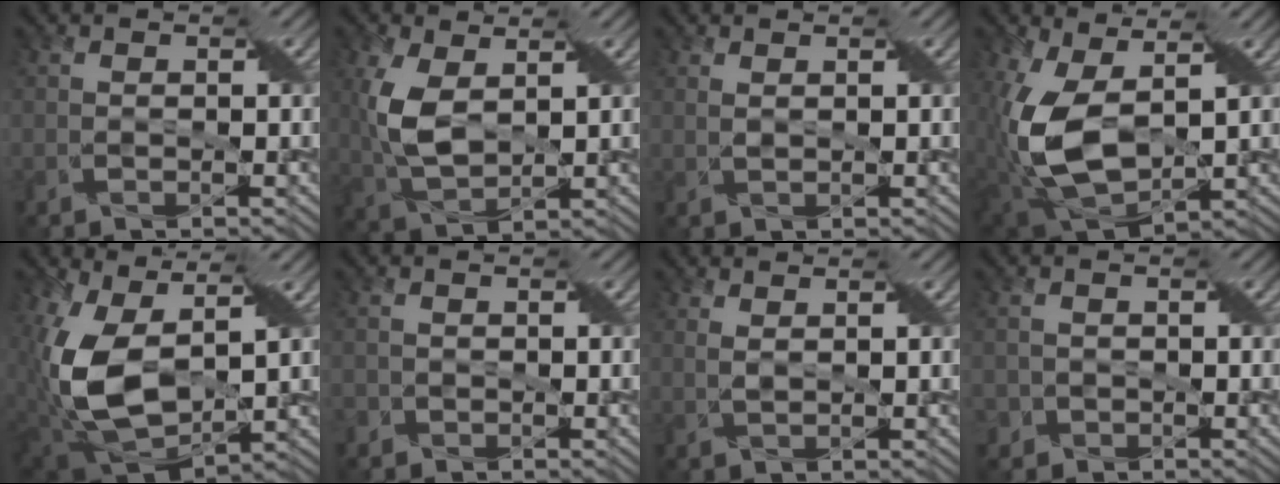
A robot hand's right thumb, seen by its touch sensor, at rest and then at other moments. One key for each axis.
{"total": 7.1, "fx": 1.8, "fy": 3.9, "fz": 5.7, "tx": -0.143, "ty": 0.003, "tz": 0.034}
{"total": 0.8, "fx": 0.7, "fy": 0.2, "fz": 0.3, "tx": -0.007, "ty": -0.004, "tz": 0.012}
{"total": 12.1, "fx": 1.0, "fy": 7.3, "fz": 9.6, "tx": -0.237, "ty": -0.021, "tz": 0.022}
{"total": 12.9, "fx": 1.6, "fy": 8.0, "fz": 10.0, "tx": -0.246, "ty": -0.019, "tz": 0.032}
{"total": 1.1, "fx": -0.6, "fy": 1.0, "fz": -0.1, "tx": 0.000, "ty": -0.005, "tz": -0.011}
{"total": 1.4, "fx": 1.1, "fy": 0.4, "fz": 0.8, "tx": -0.015, "ty": -0.006, "tz": 0.019}
{"total": 1.6, "fx": -0.7, "fy": 1.4, "fz": -0.1, "tx": 0.003, "ty": -0.006, "tz": -0.015}